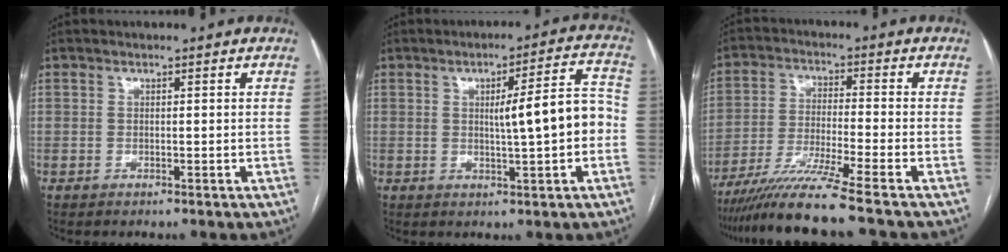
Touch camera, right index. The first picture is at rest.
{"total": 8.6, "force": [-0.5, 0.9, 8.5], "torque": [-0.116, 0.021, -0.006]}
{"total": 10.7, "force": [-8.7, -2.3, 5.9], "torque": [-0.102, -0.032, -0.155]}